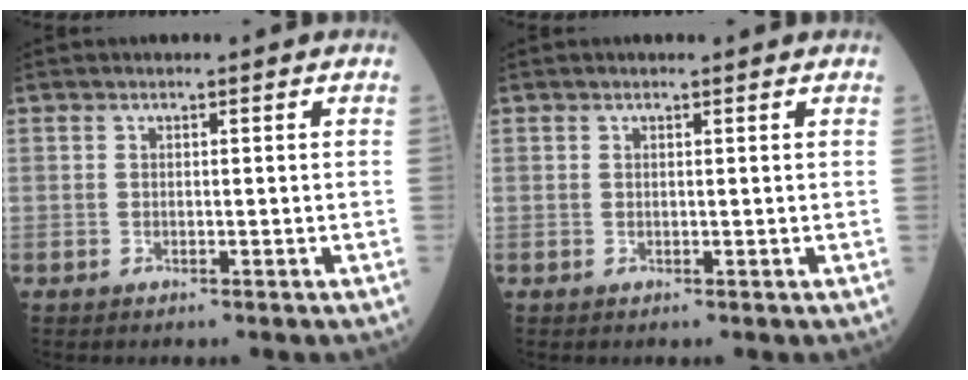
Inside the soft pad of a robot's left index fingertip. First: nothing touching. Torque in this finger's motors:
{"motor_torque": [0.15, 0.09, -0.21, -0.01]}